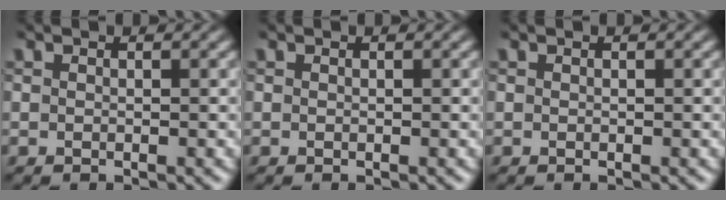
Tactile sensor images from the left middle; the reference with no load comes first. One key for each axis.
{"total": 0.0}
{"total": 0.0}